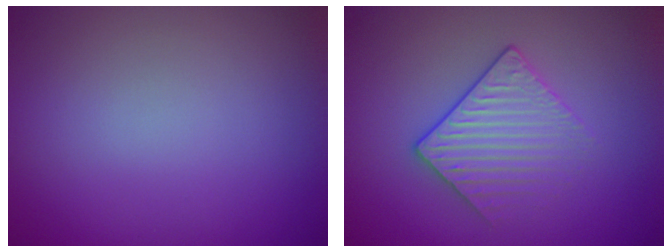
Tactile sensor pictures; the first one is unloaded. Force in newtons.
{"total": 2.4, "press": 2.1, "slide": 1.1}